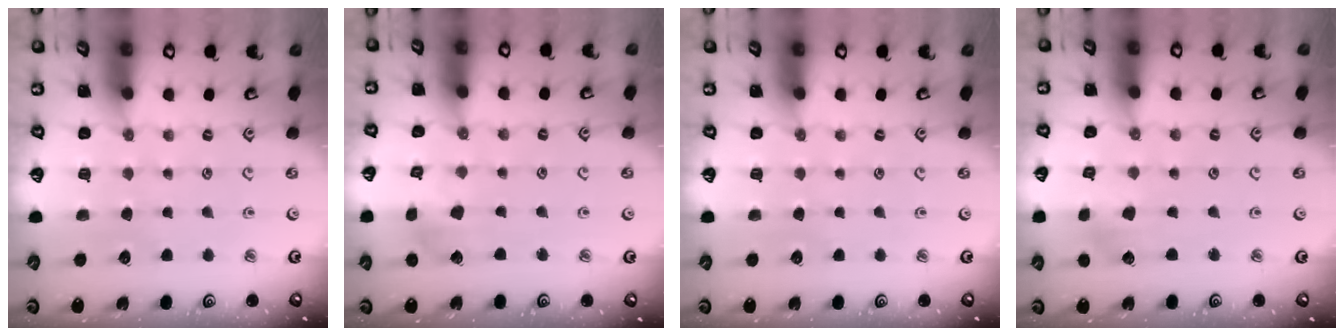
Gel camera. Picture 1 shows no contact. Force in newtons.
{"total": 3.4, "press": 3.4, "slide": 0.5}
{"total": 0.0}
{"total": 2.7, "press": 2.7, "slide": 0.4}